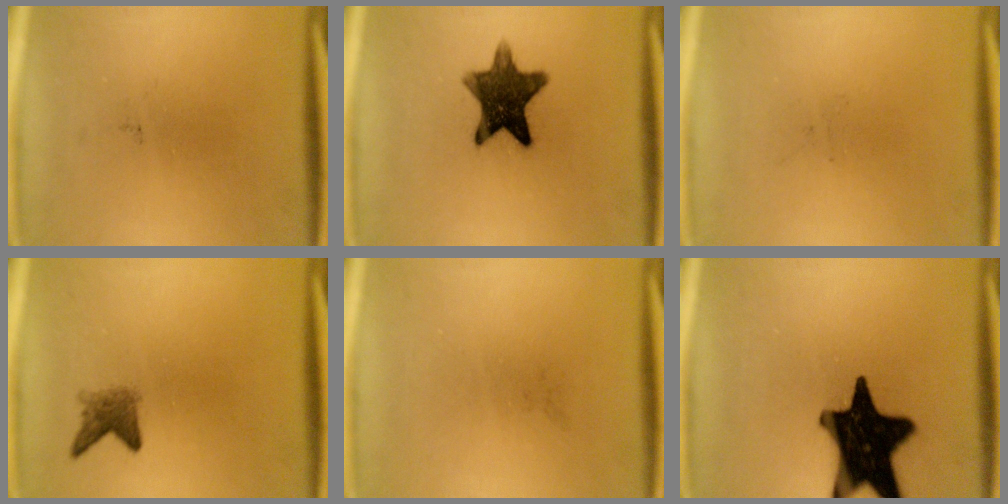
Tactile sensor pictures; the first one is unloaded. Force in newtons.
{"total": 12.2}
{"total": 0.0}
{"total": 2.6}
{"total": 0.0}
{"total": 19.9}